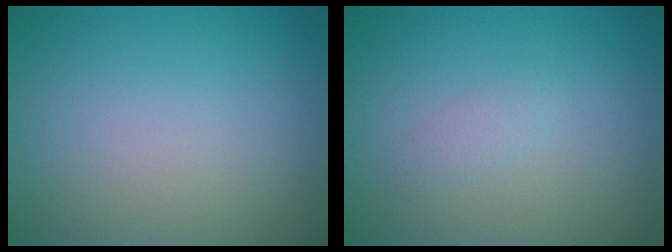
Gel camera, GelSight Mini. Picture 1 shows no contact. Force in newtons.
{"total": 0.9, "press": 0.9, "slide": 0.0}